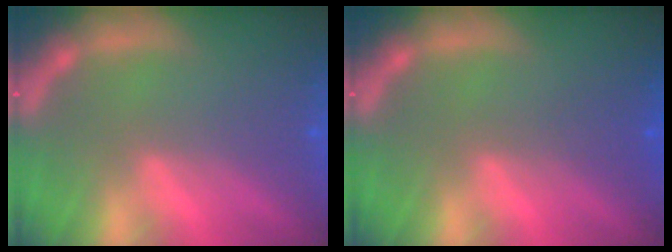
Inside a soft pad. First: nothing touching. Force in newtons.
{"total": 1.5}